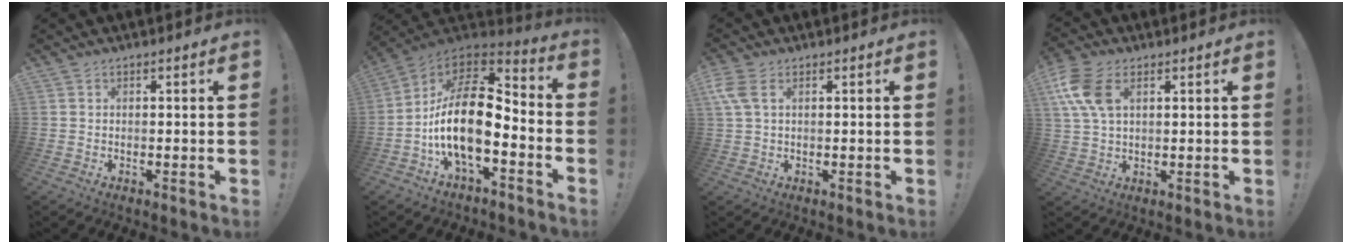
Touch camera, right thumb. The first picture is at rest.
{"total": 19.4, "force": [-3.4, 9.1, 16.7], "torque": [-0.317, 0.013, -0.054]}
{"total": 5.1, "force": [1.9, 2.7, 3.9], "torque": [-0.098, 0.002, 0.036]}
{"total": 11.2, "force": [3.9, 6.5, 8.2], "torque": [-0.181, 0.001, 0.075]}